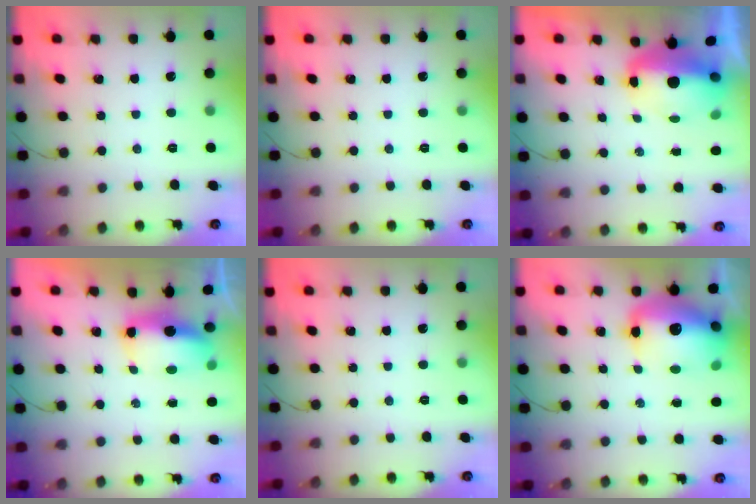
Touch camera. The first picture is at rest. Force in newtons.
{"total": 0.0}
{"total": 13.4, "press": 9.2, "slide": 9.8}
{"total": 9.1, "press": 8.0, "slide": 4.3}
{"total": 0.0}
{"total": 18.0, "press": 17.5, "slide": 4.1}